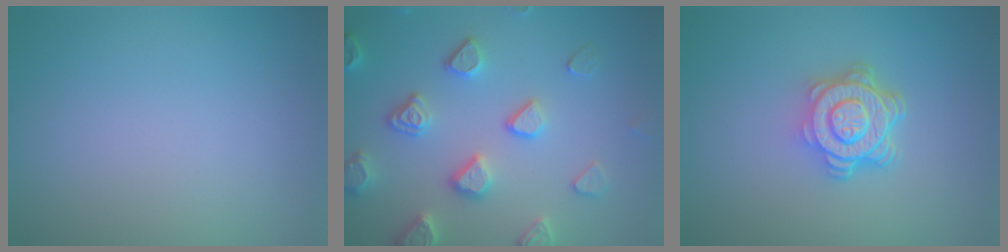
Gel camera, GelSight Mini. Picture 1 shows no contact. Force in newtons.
{"total": 4.3, "press": 4.2, "slide": 1.1}
{"total": 4.9, "press": 3.8, "slide": 3.2}